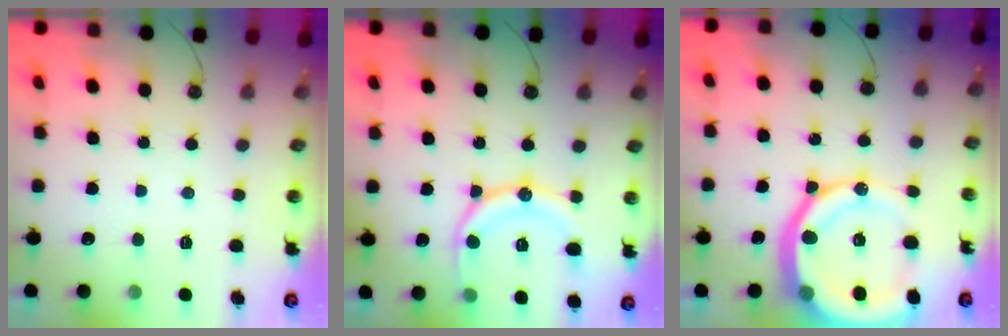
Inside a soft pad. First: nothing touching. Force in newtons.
{"total": 14.2, "press": 14.2, "slide": 1.4}
{"total": 21.0, "press": 20.9, "slide": 2.5}